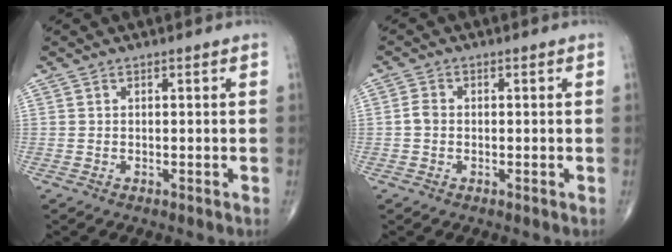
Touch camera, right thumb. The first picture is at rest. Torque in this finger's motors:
{"motor_torque": [-0.22, 0.19, 0.30, 0.11, 0.07]}